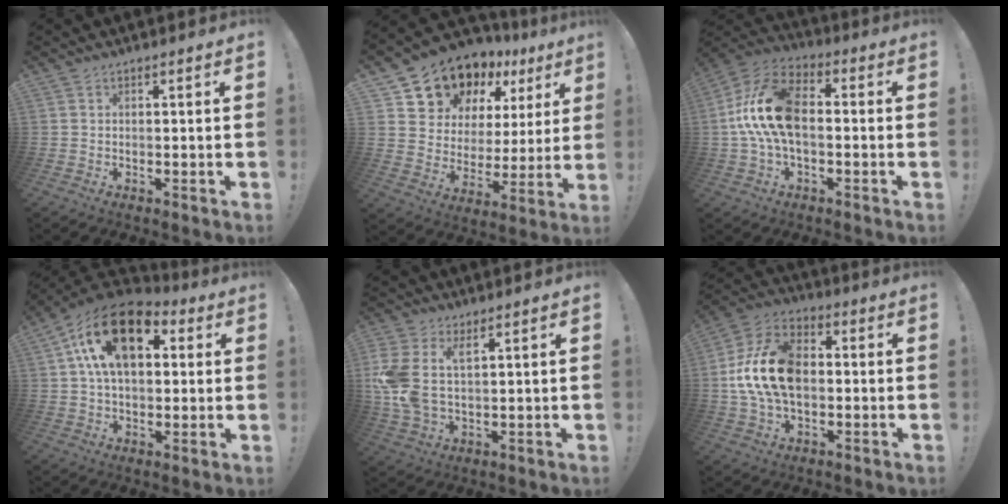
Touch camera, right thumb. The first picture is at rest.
{"total": 14.0, "force": [11.4, 7.5, 3.5], "torque": [-0.062, -0.100, 0.218]}
{"total": 17.1, "force": [0.2, 10.1, 13.8], "torque": [-0.265, 0.018, 0.008]}
{"total": 19.6, "force": [6.9, 11.2, 14.4], "torque": [-0.253, -0.014, 0.120]}
{"total": 9.6, "force": [3.7, 5.6, 6.8], "torque": [-0.144, -0.022, 0.070]}
{"total": 18.4, "force": [-0.1, 12.4, 13.5], "torque": [-0.240, 0.022, 0.005]}